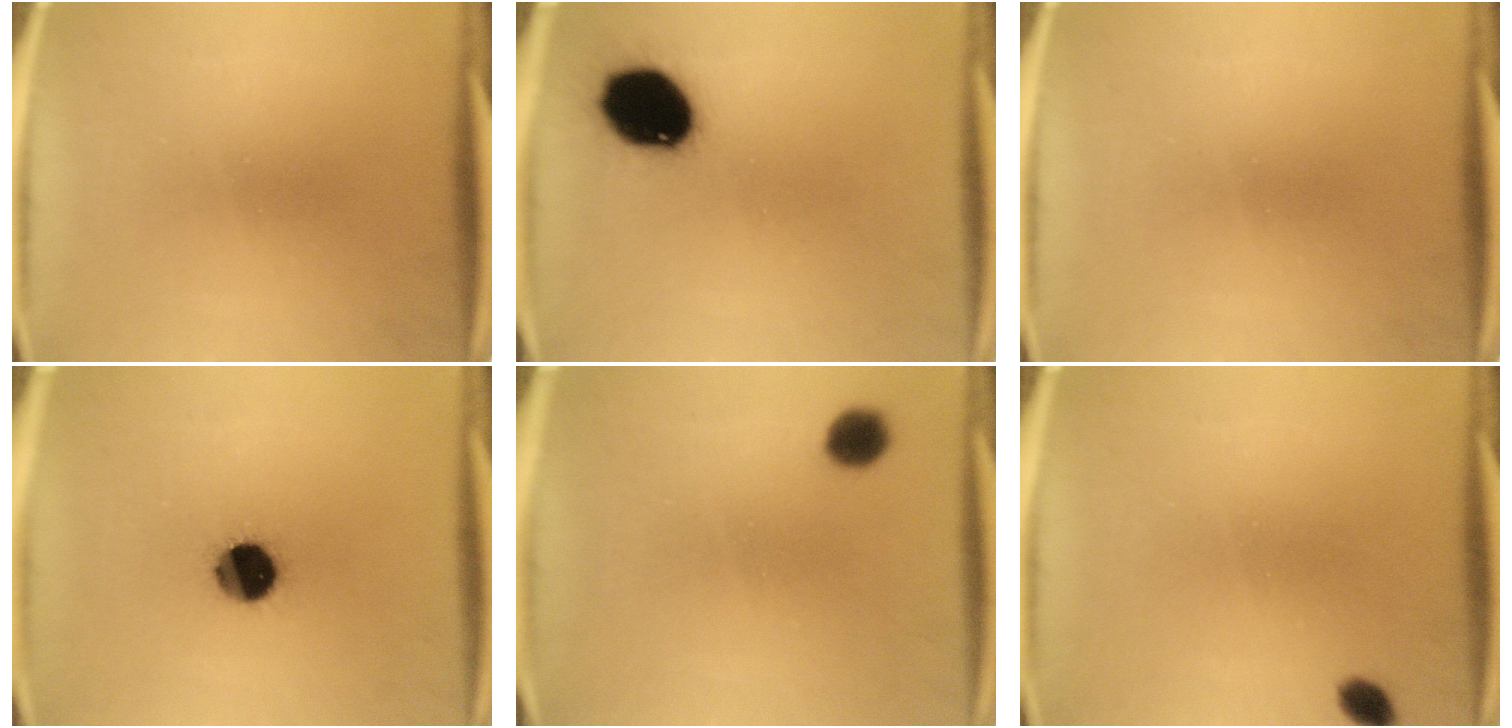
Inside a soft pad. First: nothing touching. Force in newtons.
{"total": 15.6}
{"total": 0.0}
{"total": 10.4}
{"total": 4.1}
{"total": 2.3}